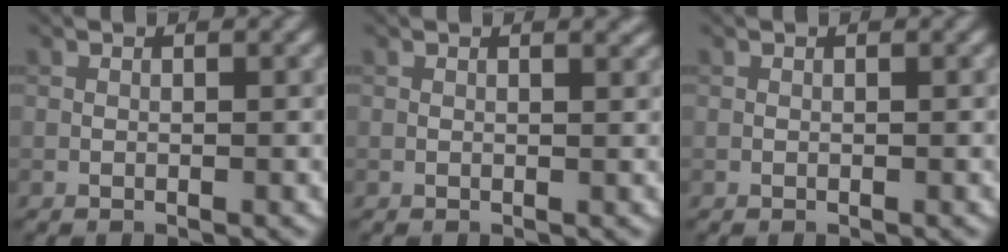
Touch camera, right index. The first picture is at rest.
{"total": 1.0, "force": [0.8, 0.2, 0.5], "torque": [-0.004, 0.000, 0.010]}
{"total": 0.0}